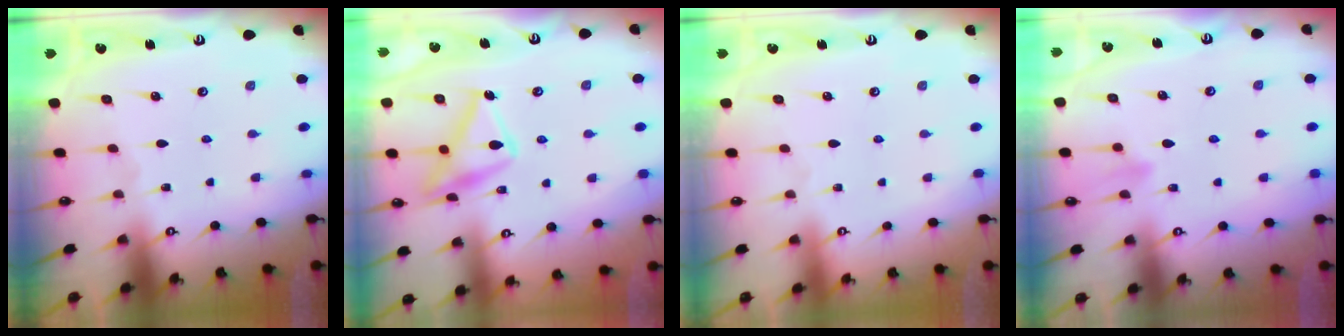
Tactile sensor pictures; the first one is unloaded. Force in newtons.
{"total": 17.4, "press": 17.4, "slide": 0.9}
{"total": 3.9, "press": 3.9, "slide": 0.1}
{"total": 7.7, "press": 7.5, "slide": 1.5}